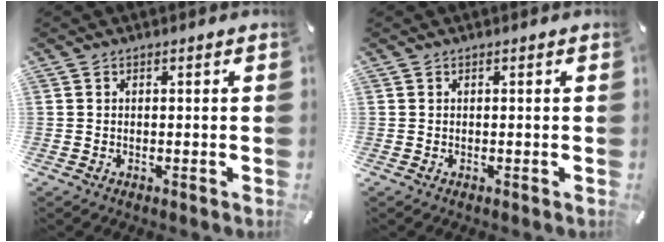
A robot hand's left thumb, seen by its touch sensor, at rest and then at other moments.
{"total": 0.0}